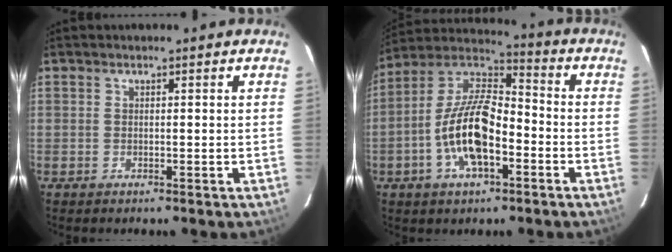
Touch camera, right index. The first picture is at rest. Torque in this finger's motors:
{"motor_torque": [2.14, 0.00, 1.06, 0.21]}